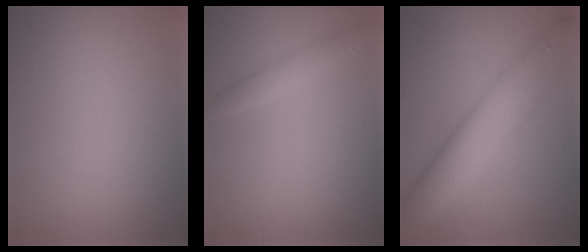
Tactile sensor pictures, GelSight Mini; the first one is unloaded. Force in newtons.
{"total": 1.3, "press": 1.3, "slide": 0.1}
{"total": 7.1, "press": 7.1, "slide": 0.4}